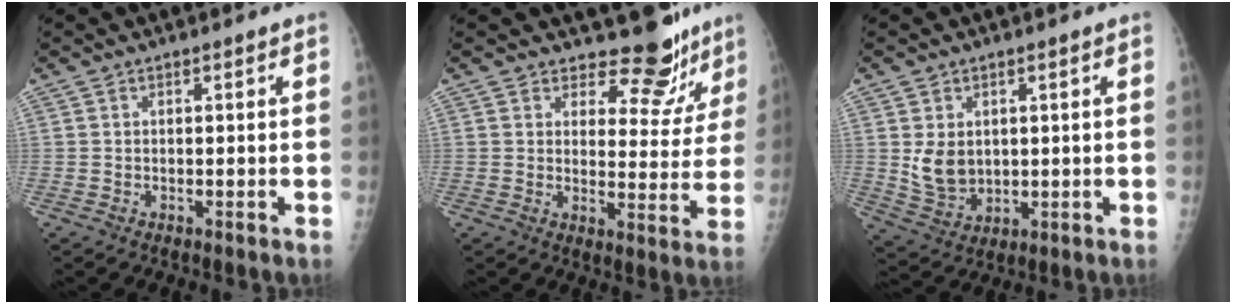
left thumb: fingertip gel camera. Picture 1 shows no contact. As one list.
[{"total": 9.9, "force": [9.1, 3.8, 1.4], "torque": [0.022, -0.083, 0.107]}, {"total": 6.8, "force": [1.2, 5.2, 4.2], "torque": [-0.054, -0.017, 0.041]}]